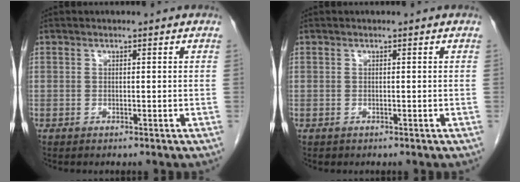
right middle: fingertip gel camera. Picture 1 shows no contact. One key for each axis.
{"total": 0.0}